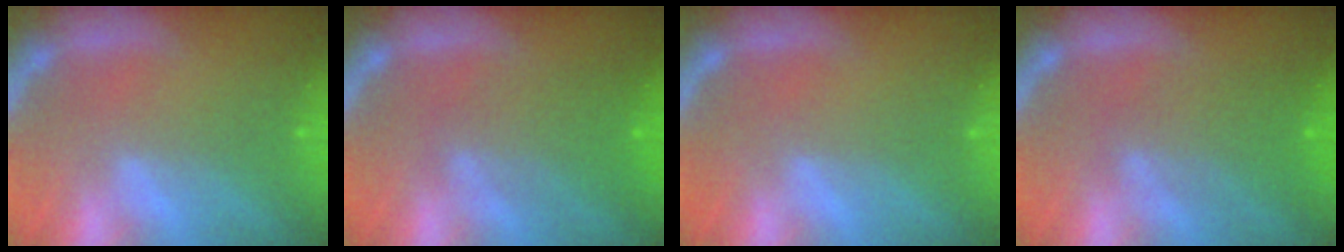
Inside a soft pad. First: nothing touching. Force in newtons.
{"total": 4.5}
{"total": 0.0}
{"total": 4.5}